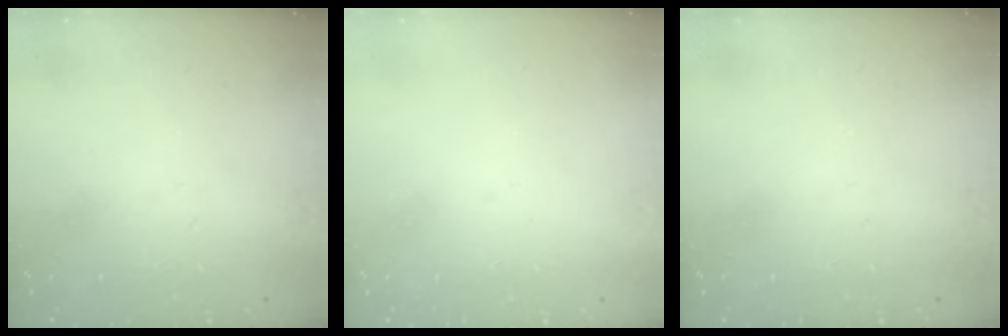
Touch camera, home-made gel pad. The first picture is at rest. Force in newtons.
{"total": 1.5, "press": 1.5, "slide": 0.1}
{"total": 0.0}